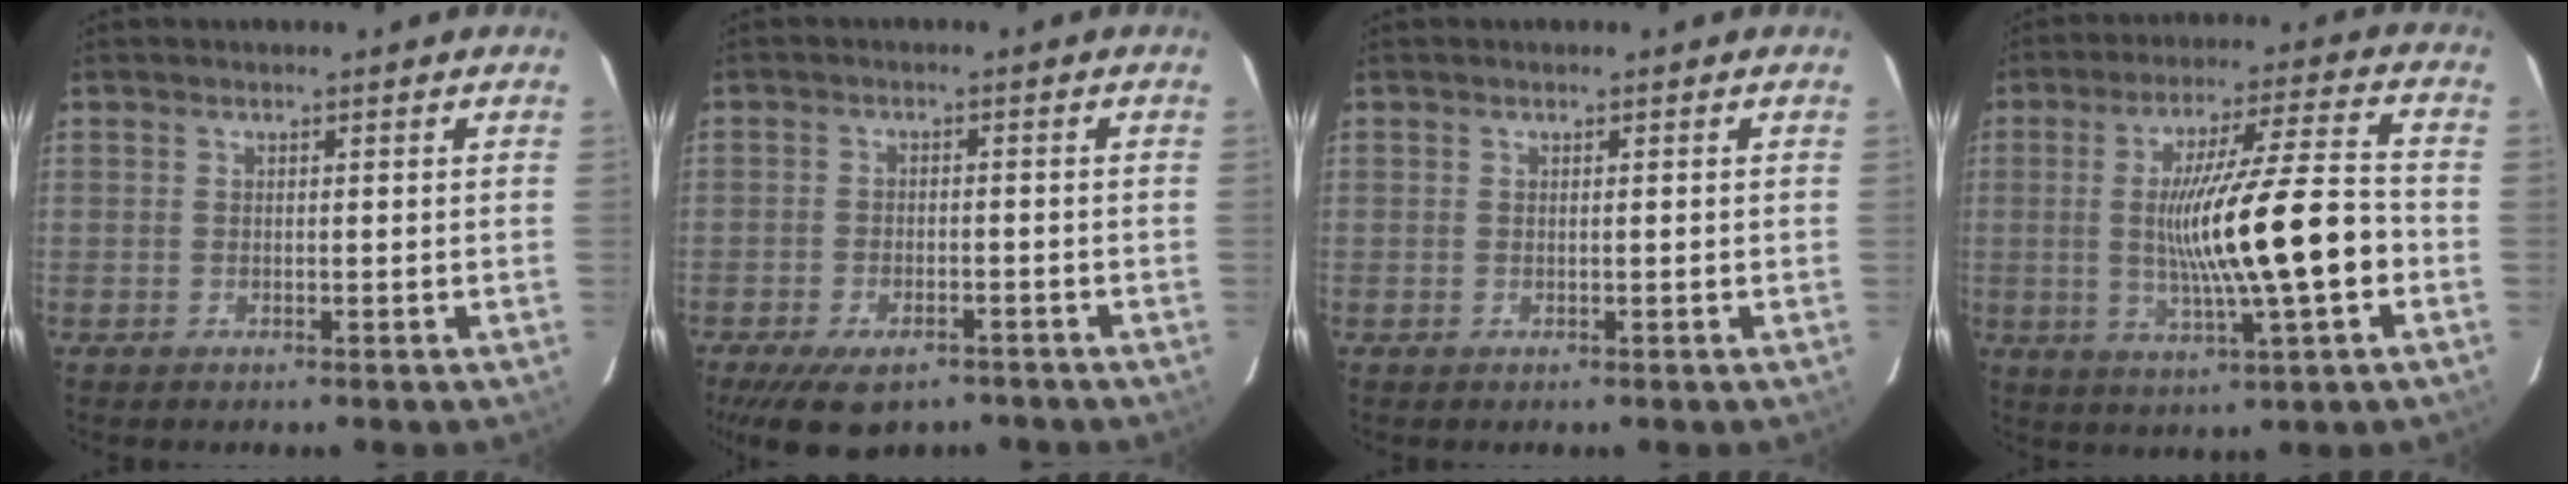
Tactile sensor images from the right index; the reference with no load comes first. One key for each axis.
{"total": 8.7, "fx": -6.3, "fy": 3.9, "fz": 4.5, "tx": -0.074, "ty": -0.005, "tz": -0.098}
{"total": 0.0}
{"total": 15.7, "fx": -2.2, "fy": 0.4, "fz": 15.5, "tx": -0.270, "ty": 0.003, "tz": -0.034}